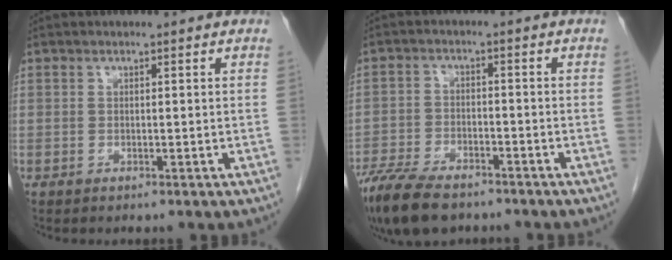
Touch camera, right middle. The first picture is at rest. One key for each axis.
{"total": 10.9, "fx": -8.5, "fy": 3.7, "fz": 5.7, "tx": -0.107, "ty": -0.018, "tz": -0.145}